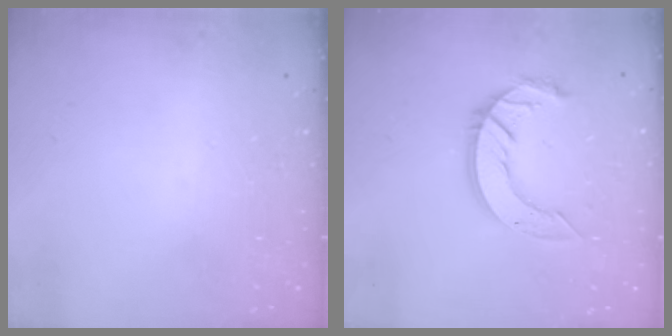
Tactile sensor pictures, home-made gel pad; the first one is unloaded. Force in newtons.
{"total": 11.1, "press": 11.1, "slide": 1.0}